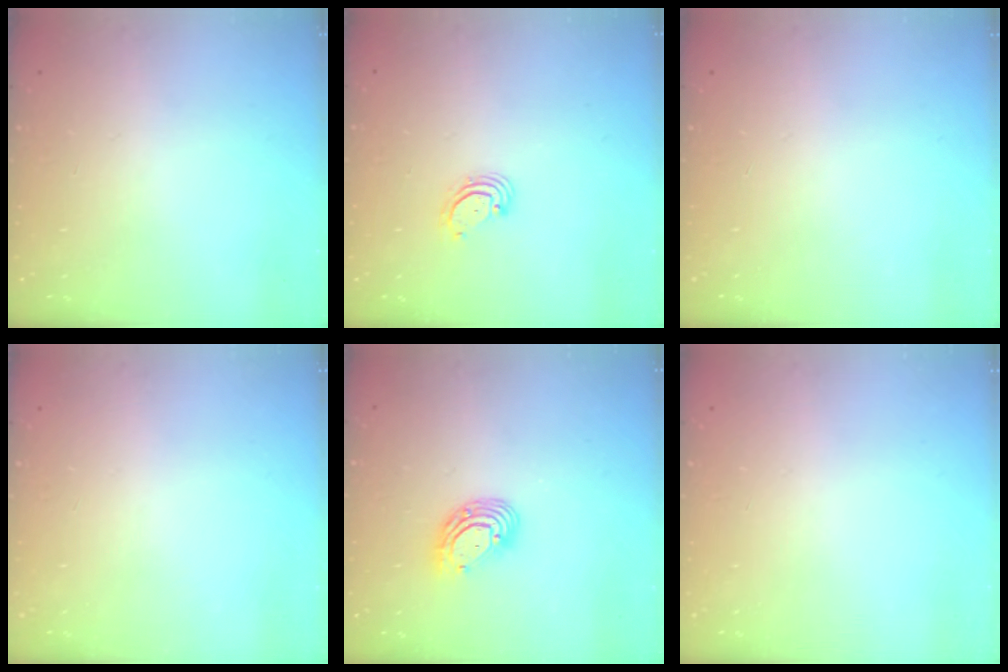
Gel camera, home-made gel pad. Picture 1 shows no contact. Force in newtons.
{"total": 3.0, "press": 3.0, "slide": 0.3}
{"total": 0.0}
{"total": 0.0}
{"total": 9.6, "press": 9.4, "slide": 1.9}
{"total": 0.0}